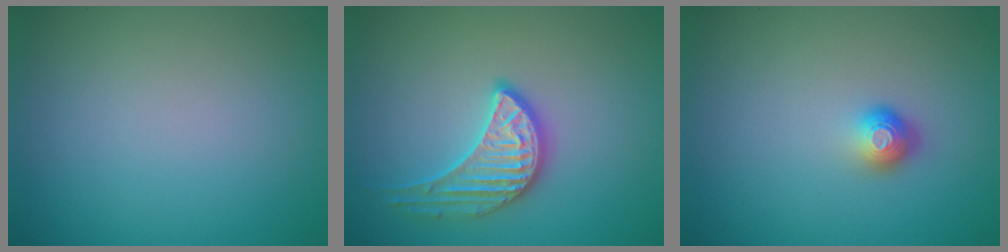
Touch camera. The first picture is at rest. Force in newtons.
{"total": 3.3, "press": 3.2, "slide": 0.9}
{"total": 1.8, "press": 1.2, "slide": 1.2}